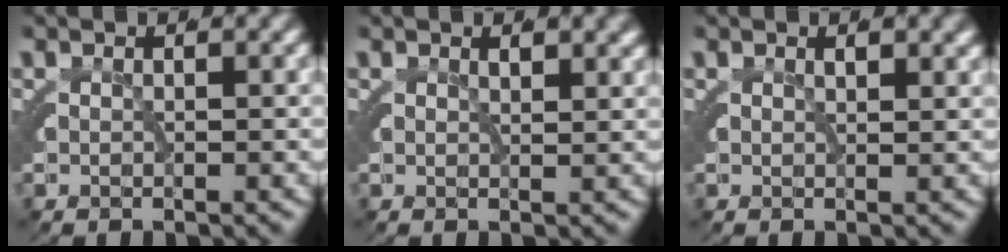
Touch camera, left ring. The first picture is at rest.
{"total": 1.1, "force": [0.6, -0.8, 0.2], "torque": [0.002, 0.002, 0.011]}
{"total": 1.0, "force": [0.5, -0.7, 0.3], "torque": [0.003, 0.006, 0.007]}